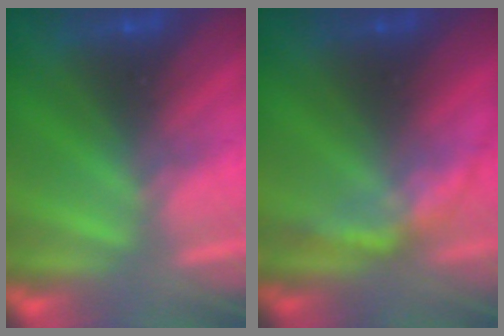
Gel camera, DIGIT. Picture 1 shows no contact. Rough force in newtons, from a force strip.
{"total": 2.2}